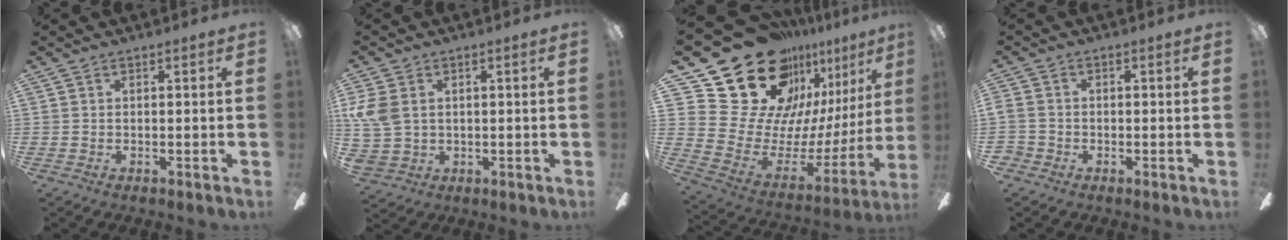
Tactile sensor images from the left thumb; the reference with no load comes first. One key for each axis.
{"total": 8.6, "fx": 1.9, "fy": 6.6, "fz": 5.3, "tx": -0.134, "ty": 0.006, "tz": 0.038}
{"total": 29.7, "fx": 20.5, "fy": 17.0, "fz": 13.1, "tx": -0.223, "ty": -0.153, "tz": 0.411}
{"total": 2.6, "fx": -1.3, "fy": 2.2, "fz": 0.7, "tx": -0.016, "ty": 0.006, "tz": -0.026}